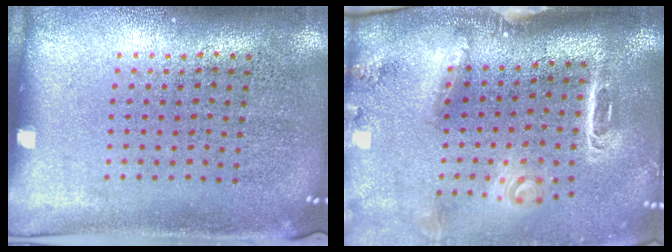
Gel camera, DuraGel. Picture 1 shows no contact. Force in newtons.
{"total": 3.1, "press": 2.1, "slide": 2.3}